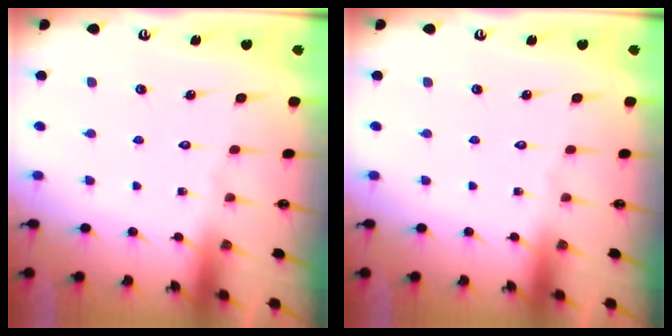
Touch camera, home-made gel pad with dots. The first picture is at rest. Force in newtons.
{"total": 0.0}